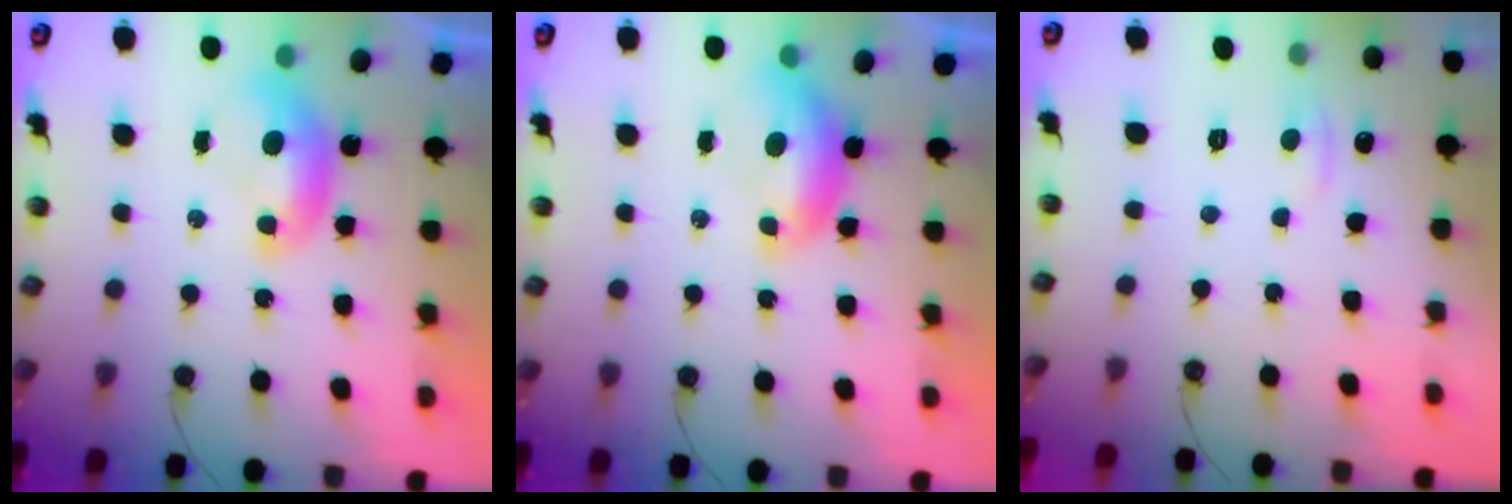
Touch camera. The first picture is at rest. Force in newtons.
{"total": 0.0}
{"total": 0.9, "press": 0.6, "slide": 0.7}